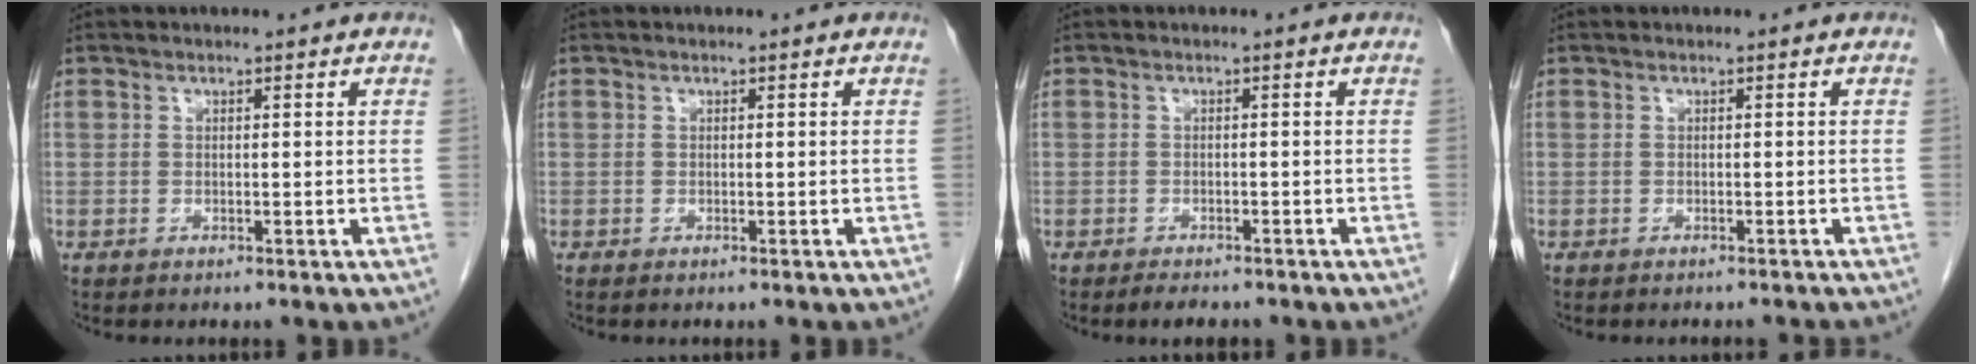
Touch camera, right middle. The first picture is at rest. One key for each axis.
{"total": 0.0}
{"total": 2.4, "fx": -2.0, "fy": 0.9, "fz": 1.0, "tx": -0.020, "ty": -0.003, "tz": -0.026}
{"total": 3.5, "fx": -3.3, "fy": 0.6, "fz": 1.0, "tx": -0.016, "ty": -0.009, "tz": -0.037}